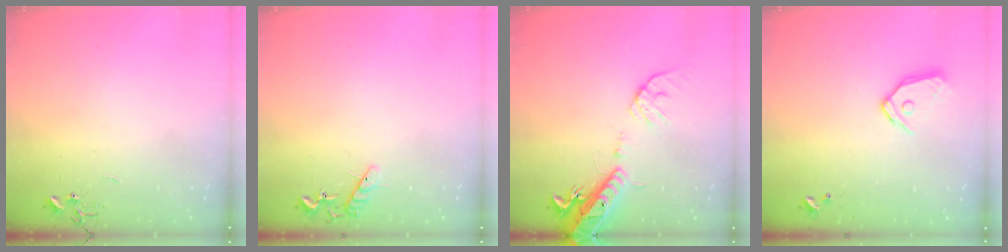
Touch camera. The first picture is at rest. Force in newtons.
{"total": 10.4, "press": 10.3, "slide": 0.9}
{"total": 16.0, "press": 15.7, "slide": 3.3}
{"total": 11.6, "press": 11.5, "slide": 1.2}